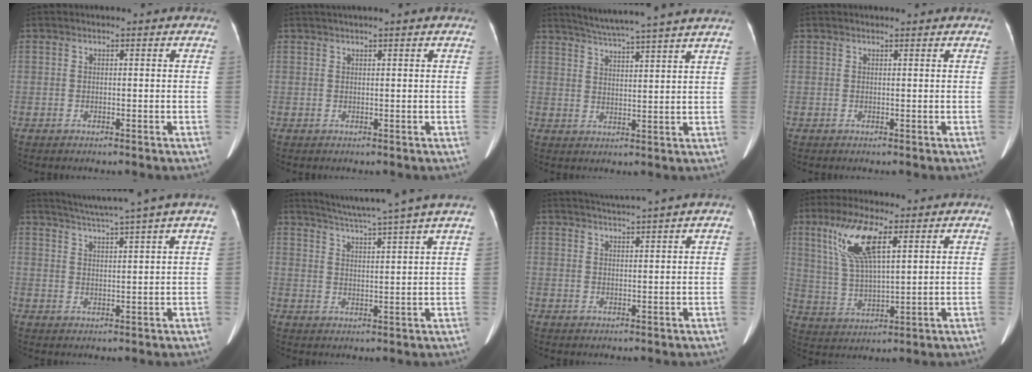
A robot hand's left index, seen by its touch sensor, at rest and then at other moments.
{"total": 3.1, "force": [2.5, -0.4, 1.7], "torque": [-0.021, 0.032, 0.039]}
{"total": 14.2, "force": [12.6, -1.3, 6.4], "torque": [-0.109, 0.000, 0.168]}
{"total": 1.2, "force": [1.1, 0.2, 0.1], "torque": [-0.011, 0.013, 0.015]}
{"total": 8.2, "force": [6.9, -2.0, 3.8], "torque": [-0.064, 0.008, 0.104]}
{"total": 11.3, "force": [9.7, -2.2, 5.3], "torque": [-0.092, -0.005, 0.139]}
{"total": 4.5, "force": [4.0, -1.5, 1.6], "torque": [-0.028, 0.007, 0.063]}
{"total": 10.5, "force": [5.1, 2.5, 8.8], "torque": [-0.192, 0.011, 0.106]}